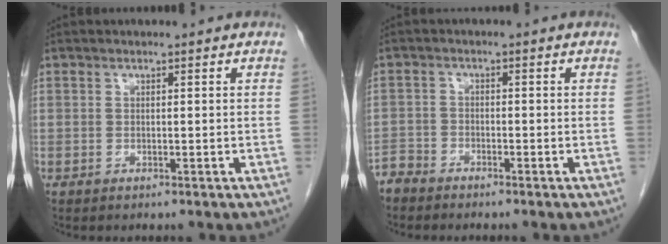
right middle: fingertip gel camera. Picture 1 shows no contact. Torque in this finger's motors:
{"motor_torque": [0.19, -0.20, 0.00, 0.00]}